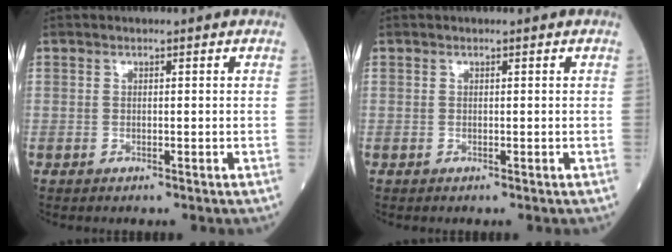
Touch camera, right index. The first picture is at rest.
{"total": 0.0}